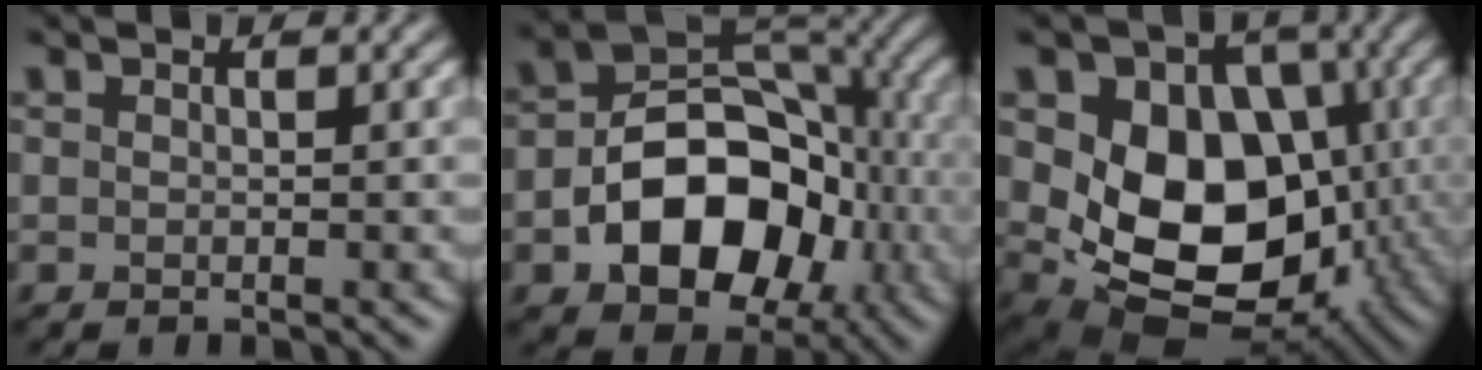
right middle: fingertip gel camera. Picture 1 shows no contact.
{"total": 11.4, "force": [-3.2, 7.8, 7.8], "torque": [-0.117, 0.002, -0.056]}
{"total": 13.6, "force": [-0.3, 10.2, 9.0], "torque": [-0.111, -0.019, -0.007]}